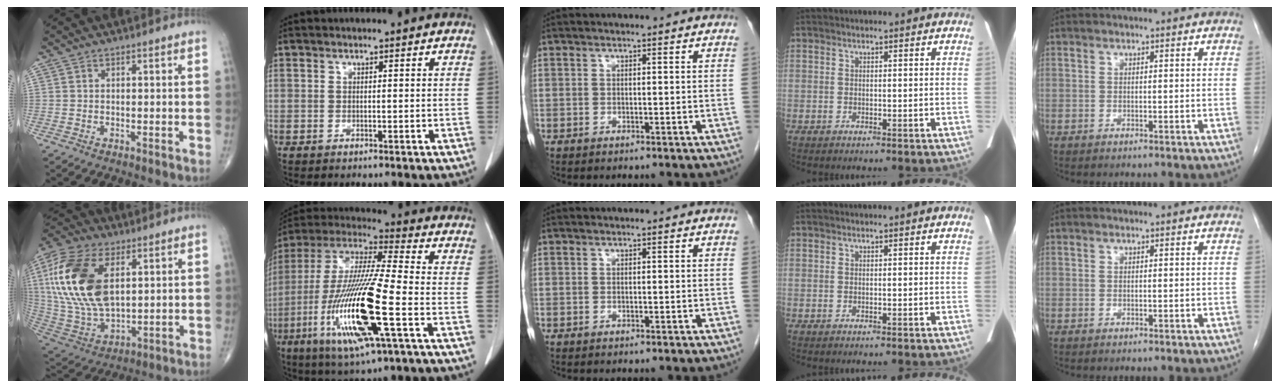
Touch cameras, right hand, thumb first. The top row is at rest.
{"thumb": {"total": 22.1, "force": [5.5, 12.1, 17.6], "torque": [-0.368, -0.017, 0.102]}, "index": {"total": 19.9, "force": [-5.9, 1.6, 19.0], "torque": [-0.404, -0.026, -0.112]}}